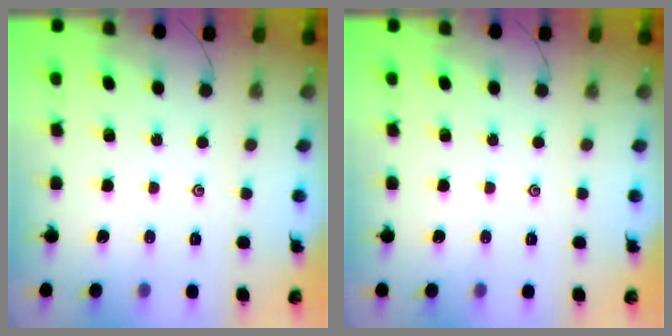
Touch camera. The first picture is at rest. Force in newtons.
{"total": 0.0}